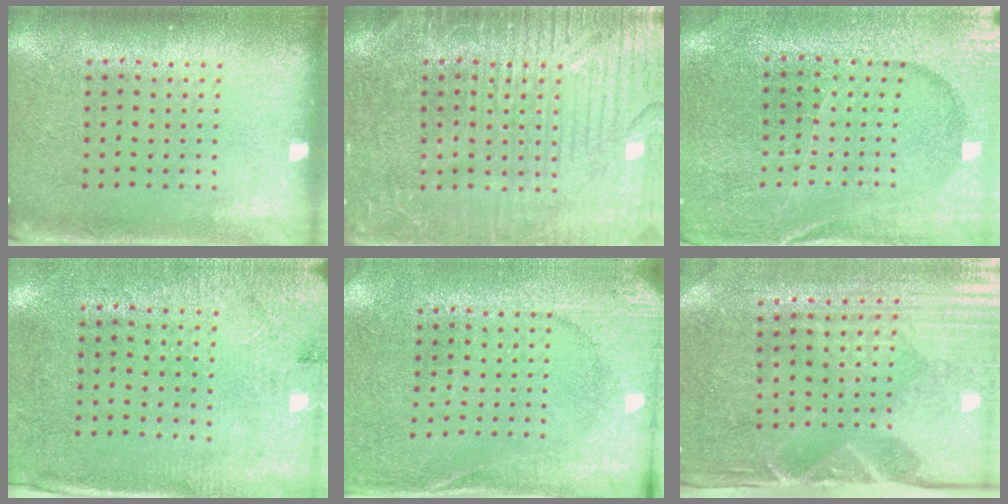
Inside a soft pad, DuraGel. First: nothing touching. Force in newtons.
{"total": 4.5, "press": 4.5, "slide": 0.6}
{"total": 3.0, "press": 3.0, "slide": 0.4}
{"total": 2.7, "press": 2.3, "slide": 1.5}
{"total": 2.6, "press": 2.5, "slide": 0.6}
{"total": 4.8, "press": 4.2, "slide": 2.4}